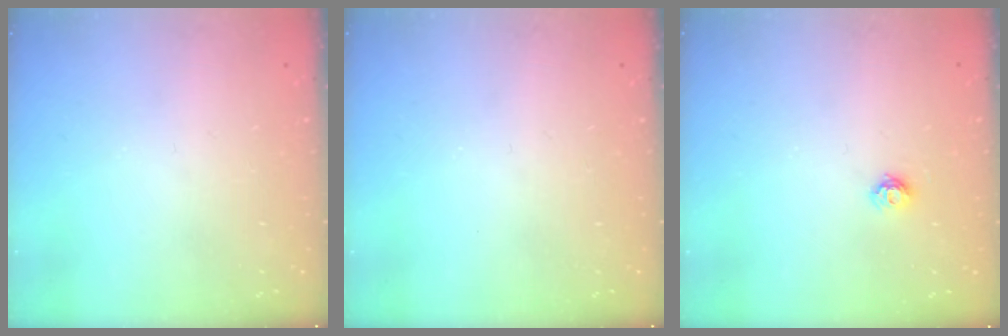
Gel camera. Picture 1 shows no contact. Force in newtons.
{"total": 0.0}
{"total": 5.8, "press": 5.8, "slide": 0.3}